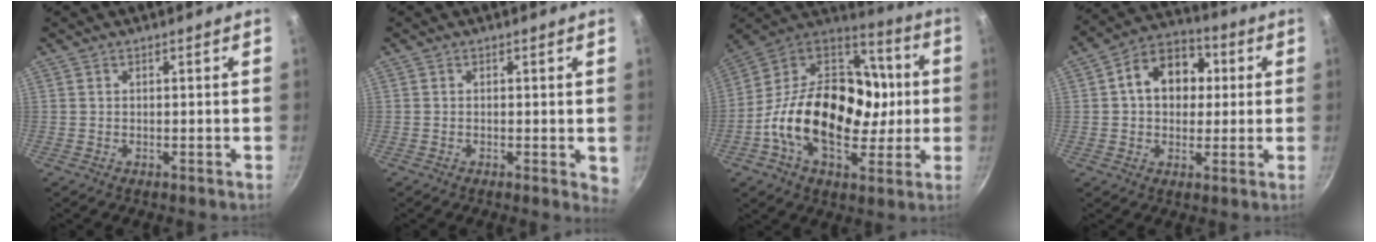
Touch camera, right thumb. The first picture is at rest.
{"total": 2.5, "force": [-0.2, 1.1, 2.2], "torque": [-0.022, -0.007, -0.004]}
{"total": 27.9, "force": [-2.6, 18.6, 20.6], "torque": [-0.316, 0.047, -0.054]}
{"total": 12.4, "force": [2.1, 9.3, 7.8], "torque": [-0.079, 0.020, 0.016]}